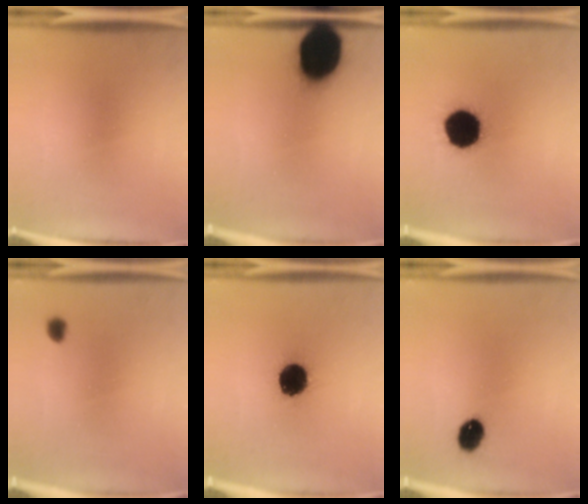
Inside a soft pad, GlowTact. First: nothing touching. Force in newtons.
{"total": 20.1}
{"total": 18.4}
{"total": 1.8}
{"total": 13.5}
{"total": 6.9}